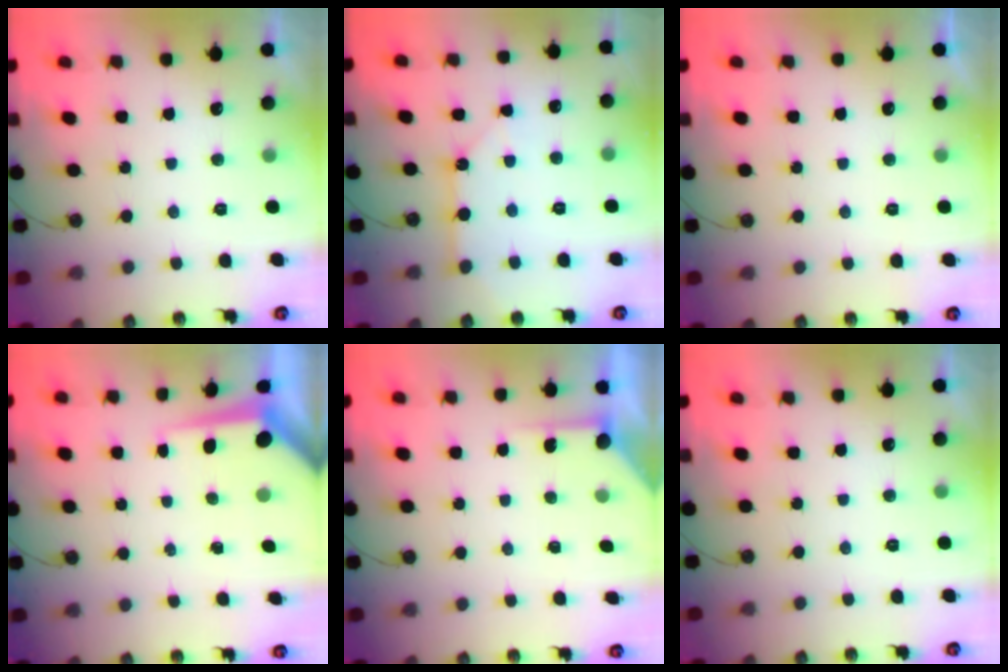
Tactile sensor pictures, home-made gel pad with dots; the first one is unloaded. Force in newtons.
{"total": 6.2, "press": 6.2, "slide": 0.6}
{"total": 0.0}
{"total": 5.7, "press": 5.7, "slide": 0.5}
{"total": 3.2, "press": 3.2, "slide": 0.3}
{"total": 0.0}